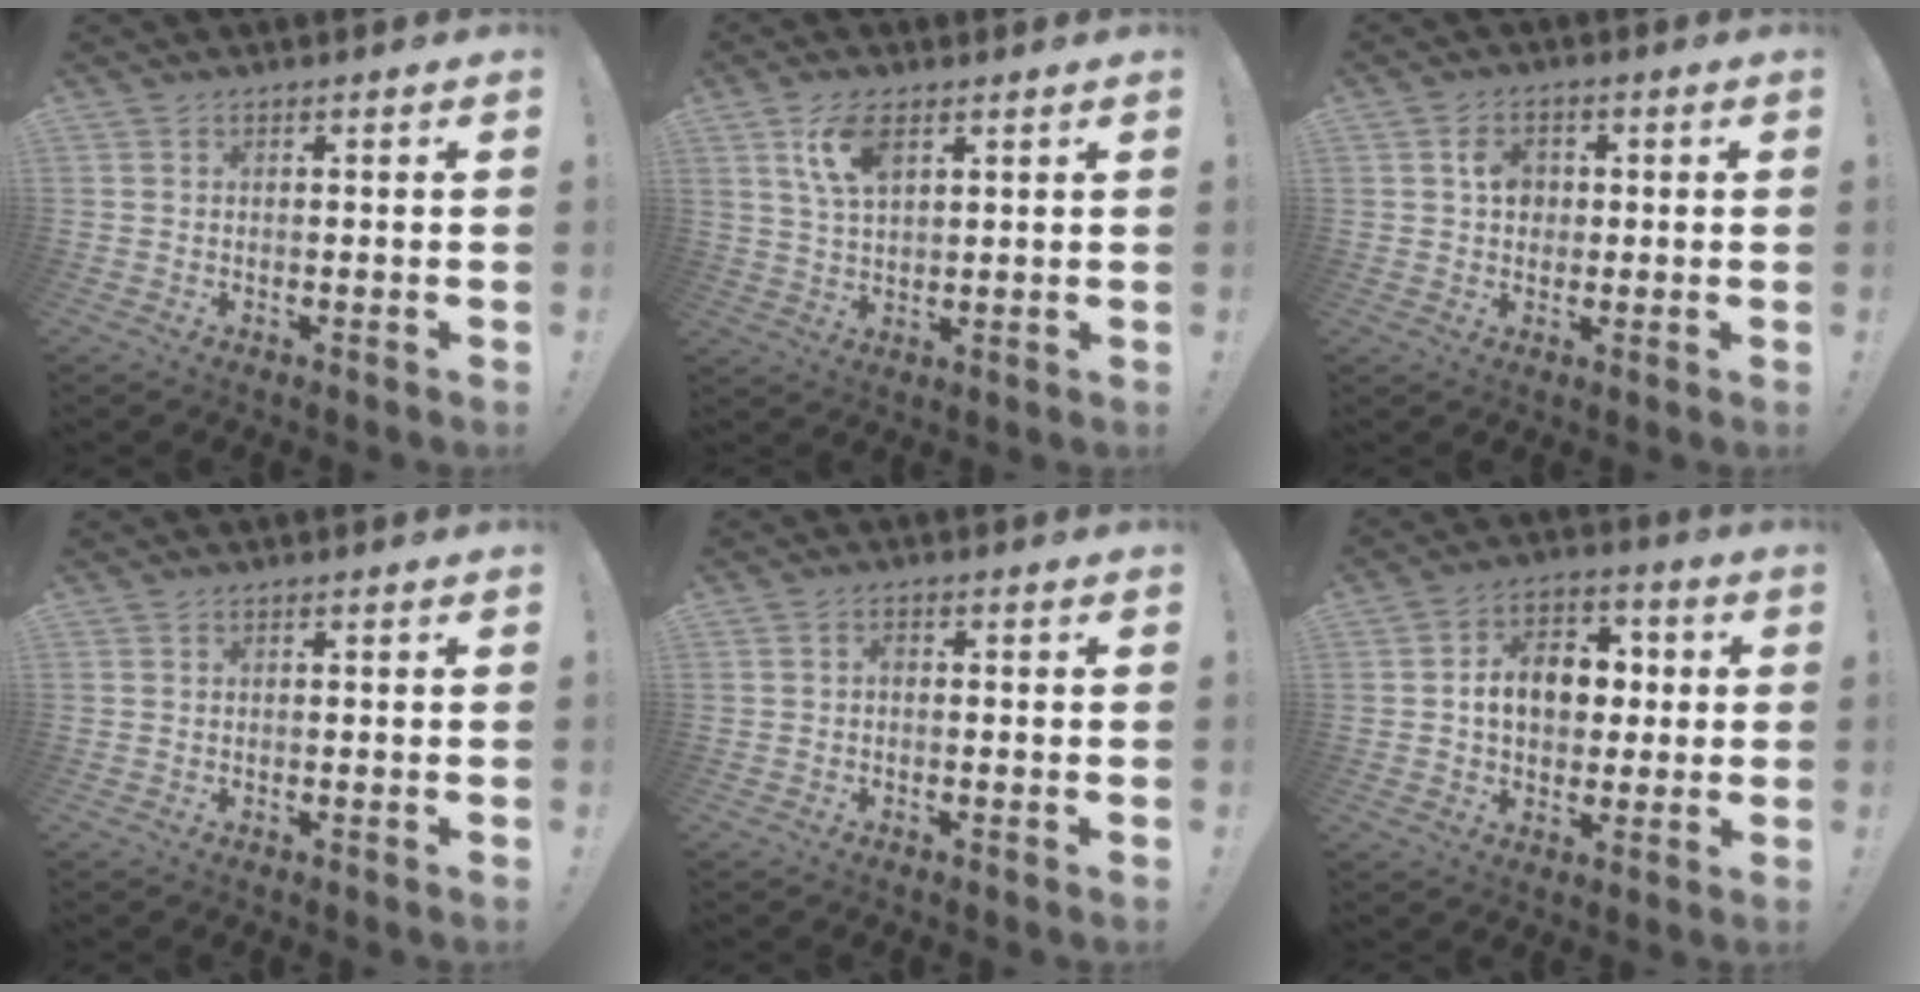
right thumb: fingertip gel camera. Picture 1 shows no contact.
{"total": 8.6, "force": [4.1, 4.0, 6.3], "torque": [-0.119, -0.008, 0.073]}
{"total": 5.4, "force": [0.8, 4.4, 3.0], "torque": [-0.047, 0.009, 0.012]}
{"total": 0.0}
{"total": 1.1, "force": [-0.7, 0.5, 0.7], "torque": [-0.011, 0.004, -0.013]}
{"total": 12.8, "force": [0.8, 9.5, 8.5], "torque": [-0.131, 0.017, 0.023]}